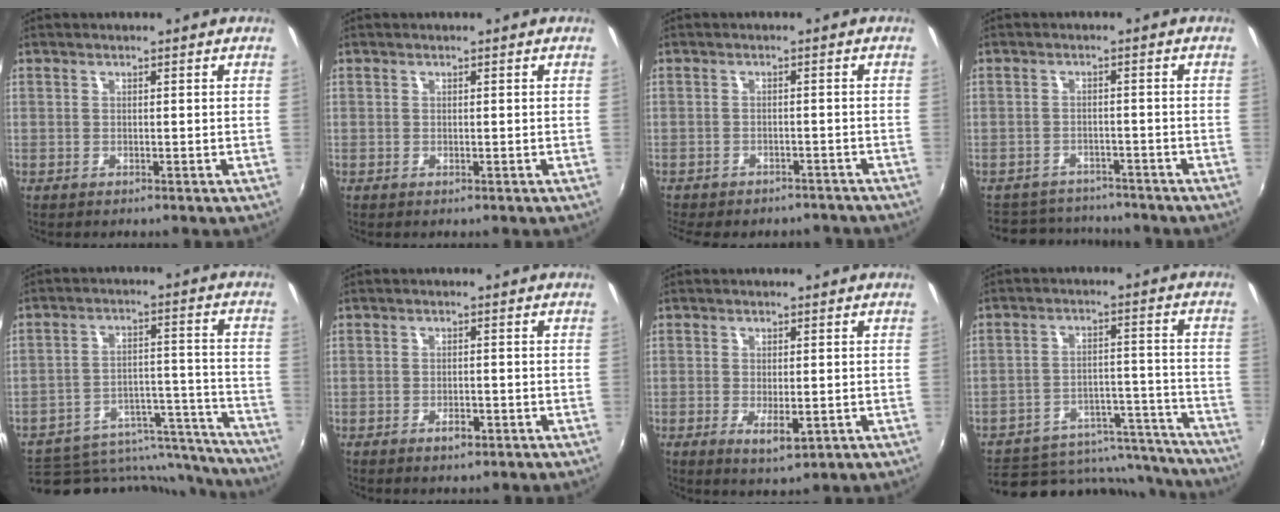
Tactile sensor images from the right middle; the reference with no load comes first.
{"total": 0.0}
{"total": 10.2, "force": [-8.8, 3.8, 3.5], "torque": [-0.087, -0.014, -0.114]}
{"total": 9.5, "force": [-8.7, 3.3, 1.9], "torque": [-0.054, 0.011, -0.128]}
{"total": 22.2, "force": [-19.6, 8.1, 6.8], "torque": [-0.116, 0.030, -0.243]}
{"total": 2.2, "force": [-1.4, 1.1, 1.4], "torque": [-0.026, -0.002, -0.022]}
{"total": 4.2, "force": [-1.2, 1.7, 3.7], "torque": [-0.067, -0.014, -0.017]}
{"total": 20.0, "force": [-16.6, 8.7, 6.8], "torque": [-0.126, 0.034, -0.197]}